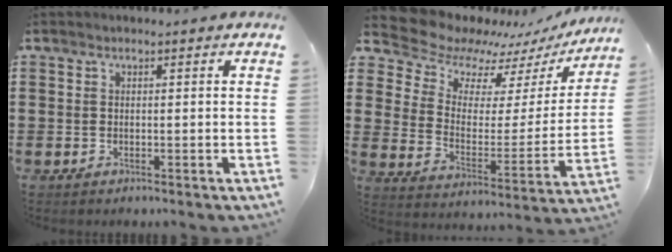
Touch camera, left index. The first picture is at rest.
{"total": 9.7, "force": [8.9, 3.2, 2.1], "torque": [-0.078, -0.073, 0.153]}